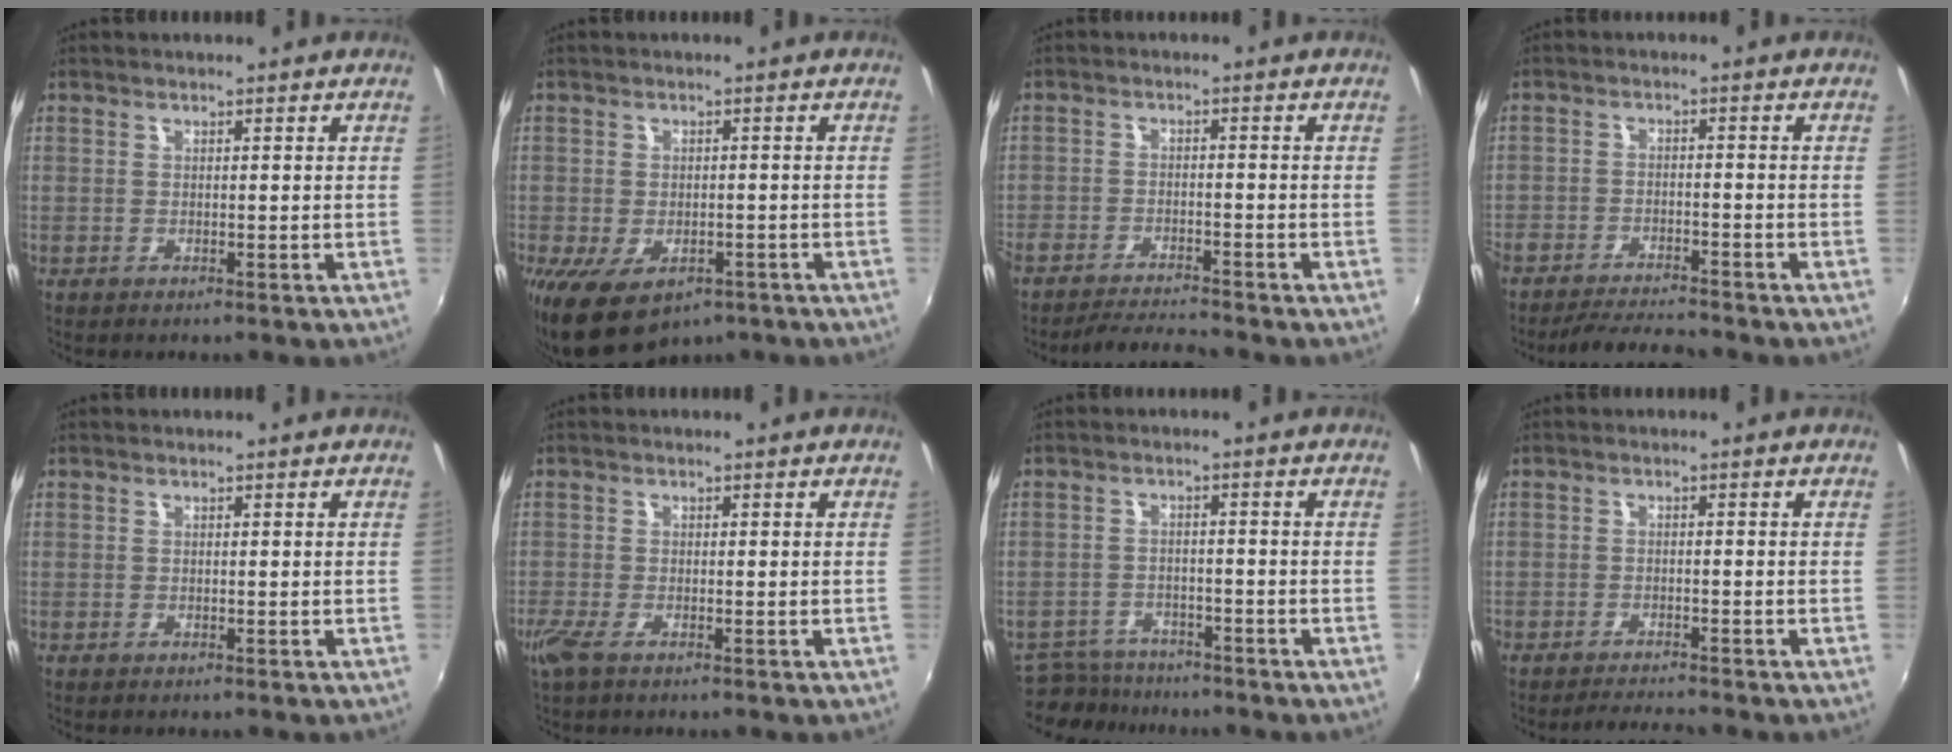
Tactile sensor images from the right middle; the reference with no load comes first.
{"total": 9.3, "force": [-5.1, 5.4, 5.7], "torque": [-0.116, -0.039, -0.074]}
{"total": 6.6, "force": [-6.3, -0.1, 1.9], "torque": [-0.057, -0.008, -0.110]}
{"total": 8.0, "force": [-7.5, 0.8, 2.7], "torque": [-0.075, -0.007, -0.124]}
{"total": 0.0}
{"total": 2.8, "force": [-1.7, 0.5, 2.1], "torque": [-0.046, -0.012, -0.032]}
{"total": 7.2, "force": [-6.6, 2.8, 0.9], "torque": [-0.038, -0.003, -0.109]}
{"total": 3.6, "force": [-3.5, -0.3, 0.8], "torque": [-0.032, -0.004, -0.061]}